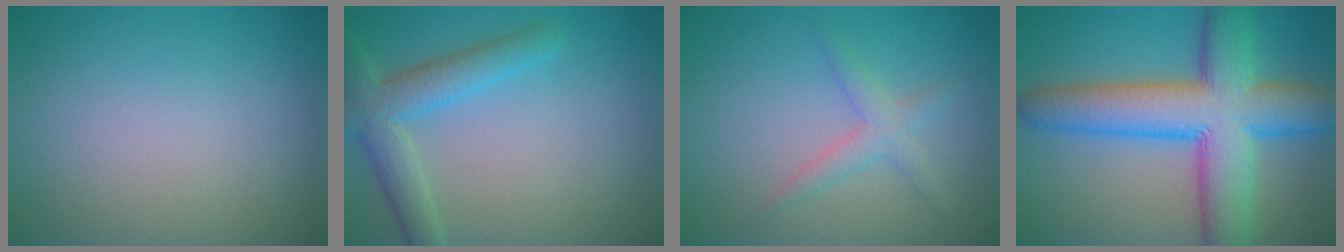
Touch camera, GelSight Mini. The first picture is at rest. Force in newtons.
{"total": 4.4, "press": 4.4, "slide": 0.2}
{"total": 2.1, "press": 2.1, "slide": 0.1}
{"total": 11.7, "press": 11.7, "slide": 0.1}